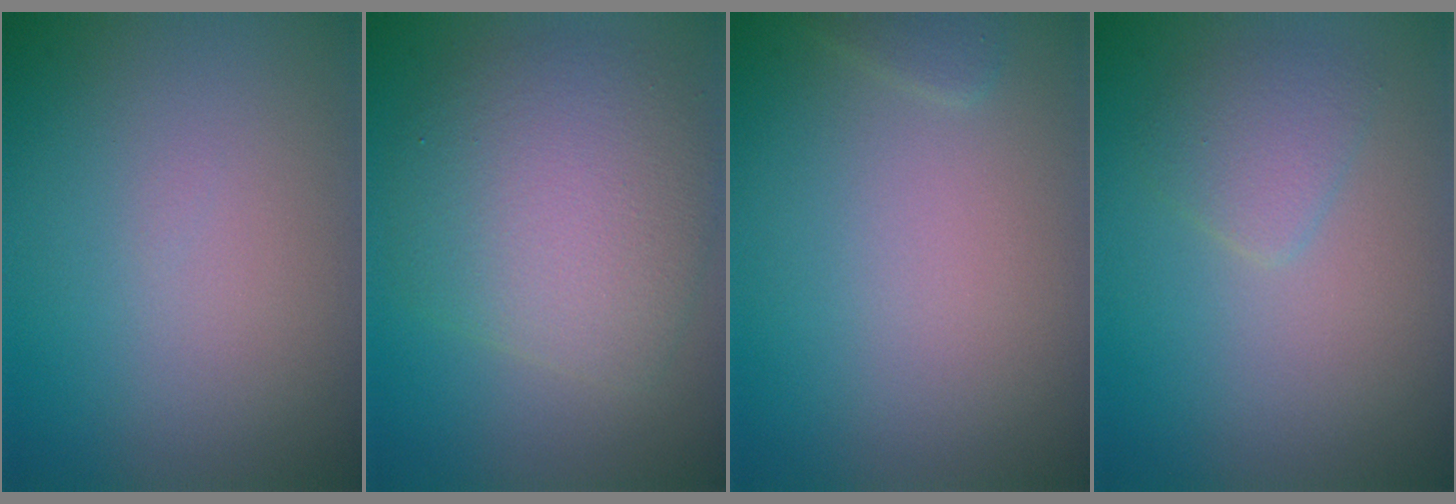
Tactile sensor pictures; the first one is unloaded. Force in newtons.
{"total": 6.2, "press": 6.2, "slide": 0.2}
{"total": 0.6, "press": 0.6, "slide": 0.1}
{"total": 1.9, "press": 1.9, "slide": 0.1}